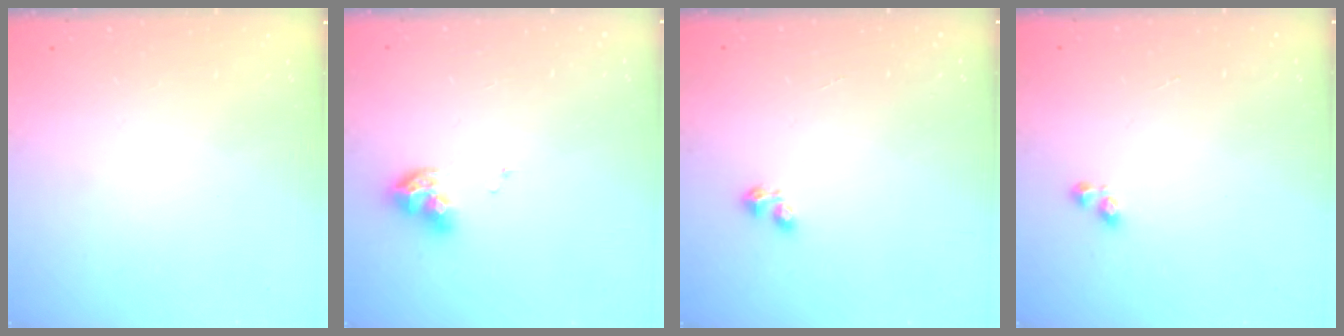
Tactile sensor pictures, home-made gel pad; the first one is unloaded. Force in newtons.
{"total": 8.6, "press": 8.5, "slide": 0.9}
{"total": 3.1, "press": 3.1, "slide": 0.6}
{"total": 2.4, "press": 2.3, "slide": 0.6}